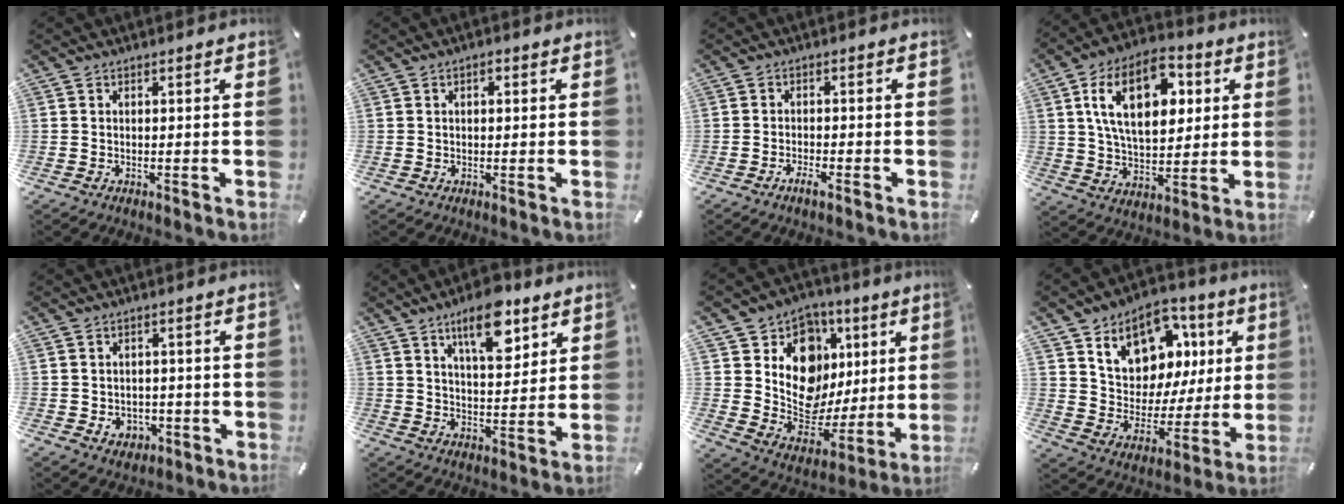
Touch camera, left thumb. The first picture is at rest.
{"total": 1.6, "force": [0.3, 1.0, 1.2], "torque": [-0.025, 0.006, 0.005]}
{"total": 2.5, "force": [-1.8, 0.7, 1.6], "torque": [-0.034, 0.005, -0.035]}
{"total": 19.0, "force": [6.5, 11.3, 13.8], "torque": [-0.246, 0.000, 0.106]}
{"total": 4.2, "force": [-0.9, 3.8, 1.6], "torque": [-0.014, 0.001, -0.017]}
{"total": 12.8, "force": [7.8, 5.6, 8.4], "torque": [-0.124, -0.033, 0.133]}
{"total": 15.0, "force": [3.7, 12.8, 6.8], "torque": [-0.083, -0.039, 0.075]}
{"total": 13.3, "force": [7.5, 10.0, 4.6], "torque": [-0.080, -0.058, 0.139]}